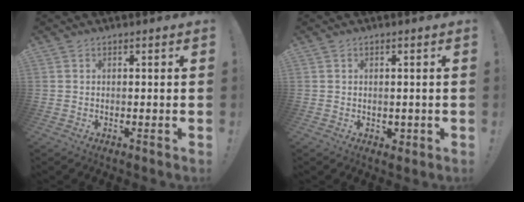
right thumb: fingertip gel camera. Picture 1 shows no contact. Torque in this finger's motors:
{"motor_torque": [-0.01, 0.05, -0.14, 0.07, -0.01]}